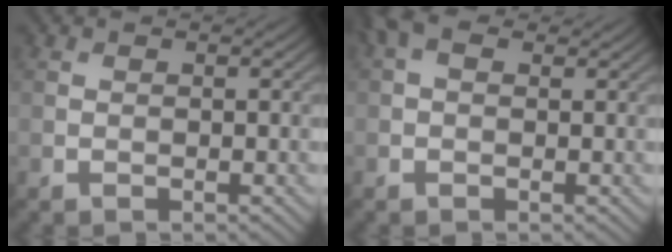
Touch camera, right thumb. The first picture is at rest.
{"total": 2.9, "force": [1.1, 1.8, 2.0], "torque": [-0.042, 0.009, 0.012]}